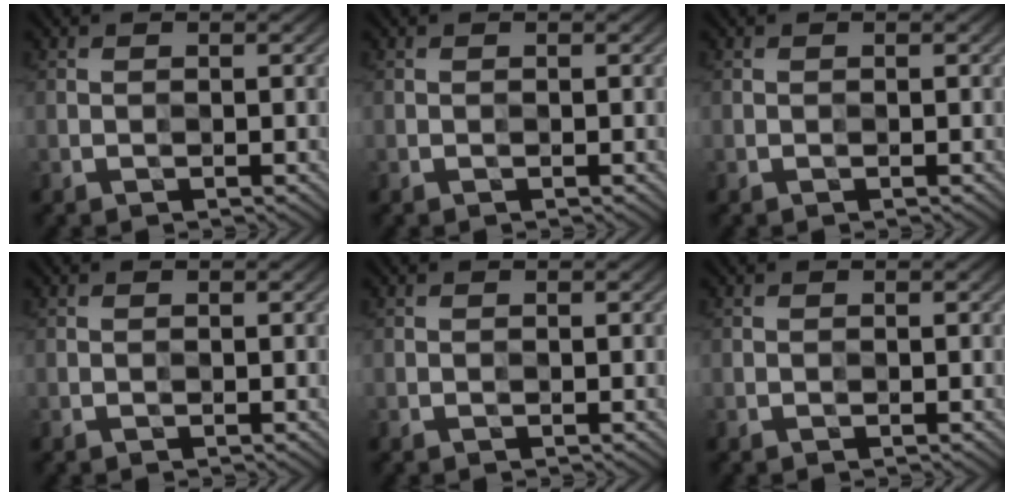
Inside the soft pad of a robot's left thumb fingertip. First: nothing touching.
{"total": 0.0}
{"total": 0.0}
{"total": 0.0}
{"total": 0.0}
{"total": 0.0}